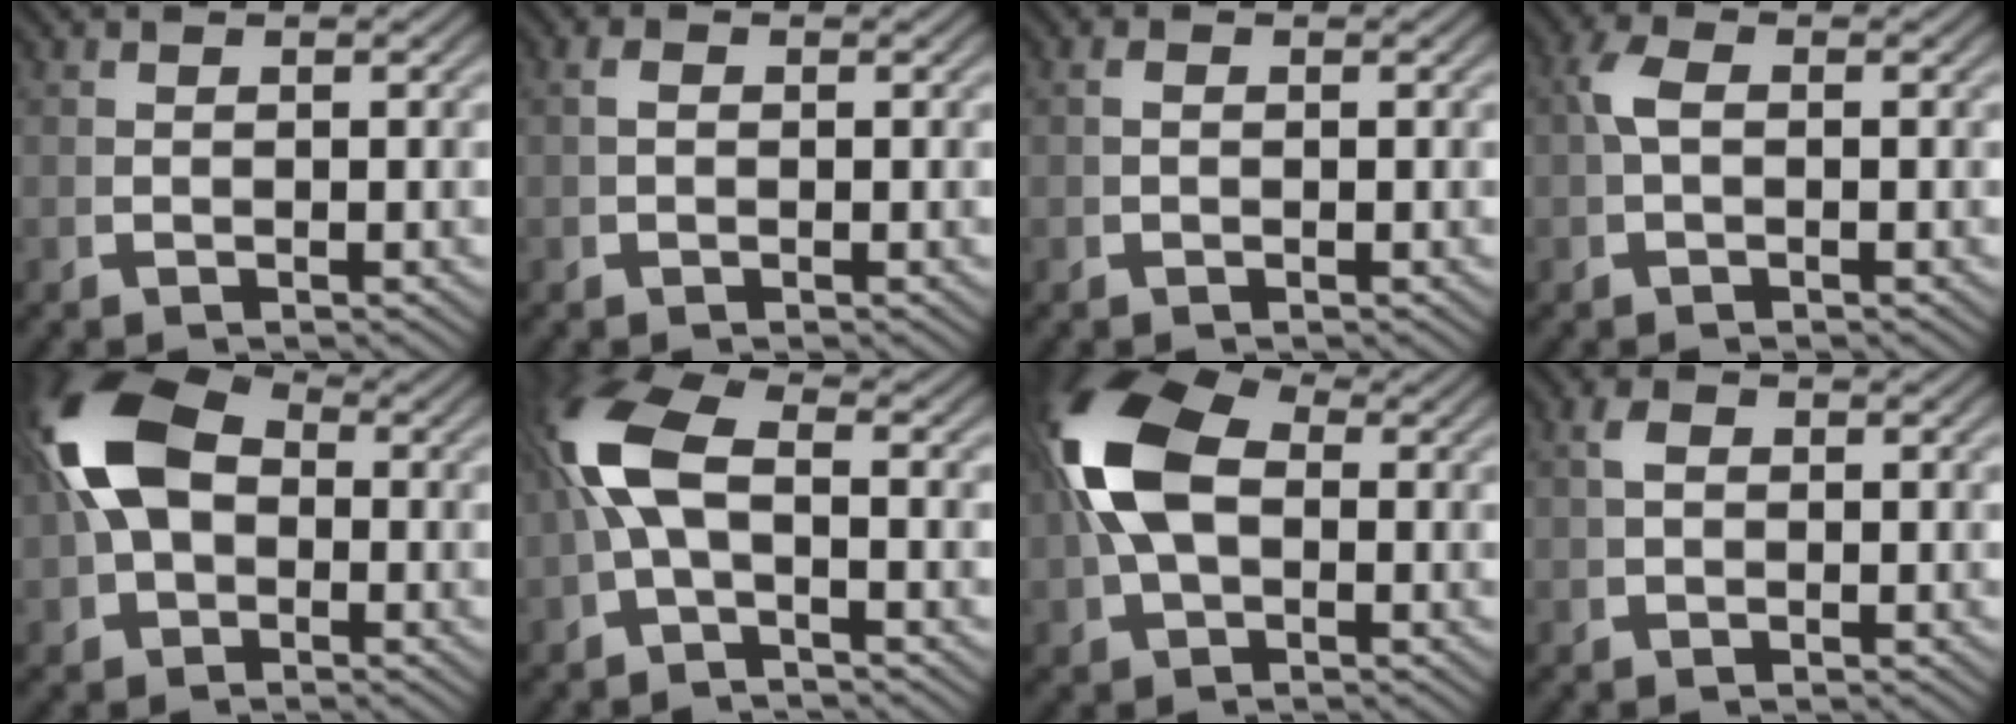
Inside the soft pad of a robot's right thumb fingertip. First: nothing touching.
{"total": 0.6, "force": [0.1, 0.4, 0.4], "torque": [-0.007, -0.003, 0.002]}
{"total": 0.0}
{"total": 1.4, "force": [0.2, 0.5, 1.3], "torque": [-0.036, 0.001, 0.007]}
{"total": 8.3, "force": [0.8, 5.8, 5.8], "torque": [-0.136, -0.001, 0.020]}
{"total": 5.4, "force": [-0.2, 2.8, 4.7], "torque": [-0.107, 0.000, 0.000]}
{"total": 9.1, "force": [1.3, 5.9, 6.8], "torque": [-0.154, 0.009, 0.025]}
{"total": 1.0, "force": [0.4, 0.7, 0.7], "torque": [-0.016, -0.003, 0.009]}